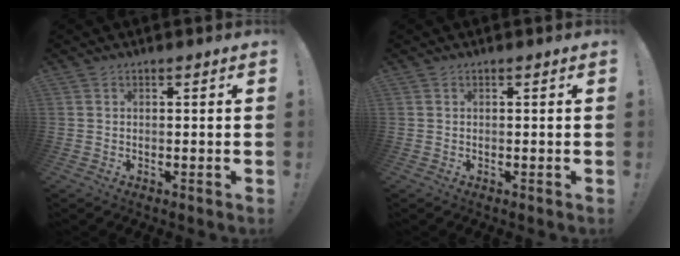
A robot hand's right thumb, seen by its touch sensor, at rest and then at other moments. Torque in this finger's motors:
{"motor_torque": [-0.04, -0.01, 0.09, 0.03, 0.06]}